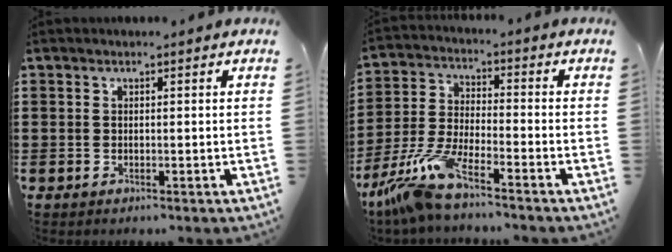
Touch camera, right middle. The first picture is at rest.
{"total": 8.4, "force": [-7.0, 0.6, 4.6], "torque": [-0.117, -0.011, -0.143]}